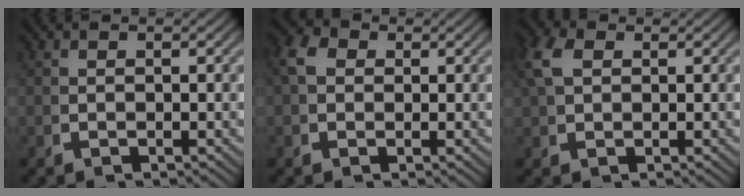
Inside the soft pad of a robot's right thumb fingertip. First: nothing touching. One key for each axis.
{"total": 3.4, "fx": 1.0, "fy": 2.7, "fz": 1.8, "tx": -0.042, "ty": -0.004, "tz": 0.016}
{"total": 2.5, "fx": 1.5, "fy": 1.4, "fz": 1.5, "tx": -0.040, "ty": 0.001, "tz": 0.034}